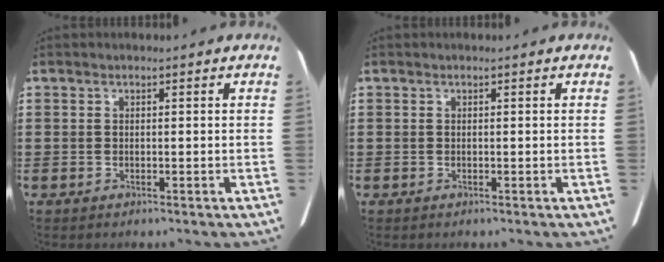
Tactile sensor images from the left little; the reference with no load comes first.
{"total": 0.0}